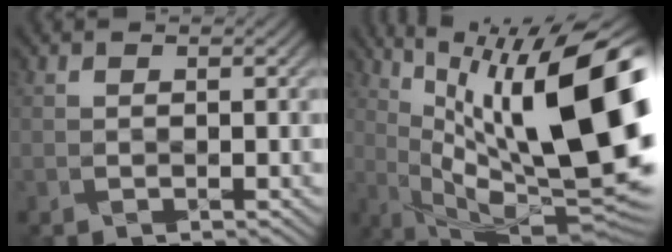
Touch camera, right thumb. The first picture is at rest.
{"total": 19.8, "force": [4.7, 6.6, 18.0], "torque": [-0.273, 0.021, 0.090]}